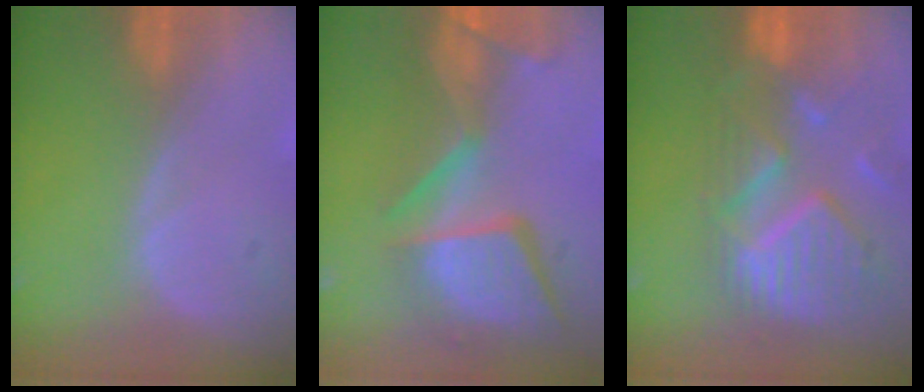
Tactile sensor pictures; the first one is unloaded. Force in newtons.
{"total": 13.8, "press": 11.2, "slide": 8.0}
{"total": 12.0, "press": 10.5, "slide": 5.7}